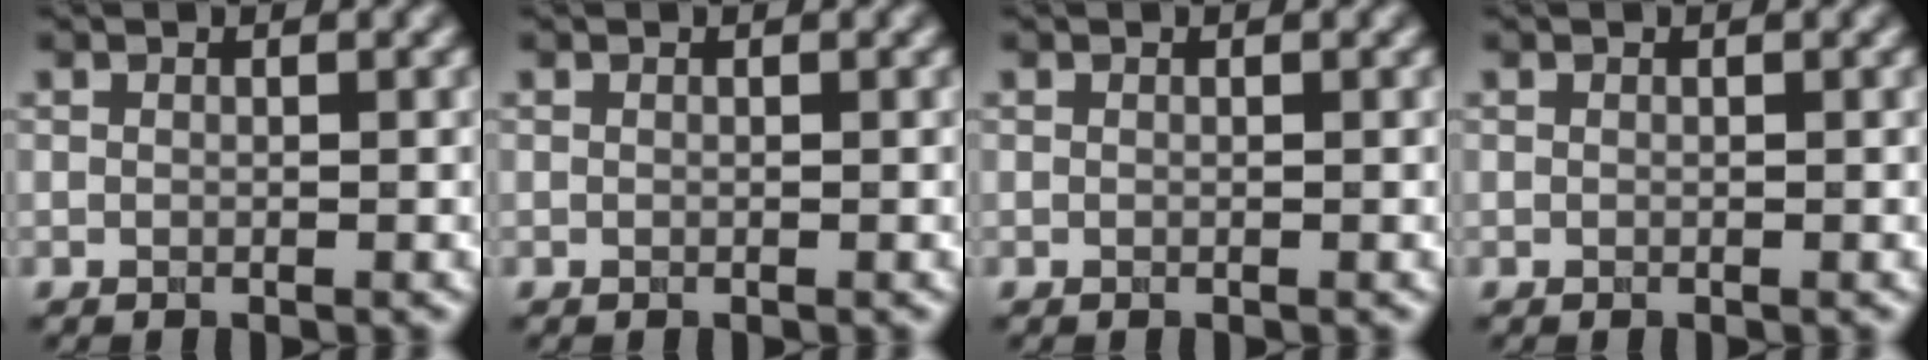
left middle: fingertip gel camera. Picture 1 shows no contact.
{"total": 0.0}
{"total": 0.0}
{"total": 0.0}